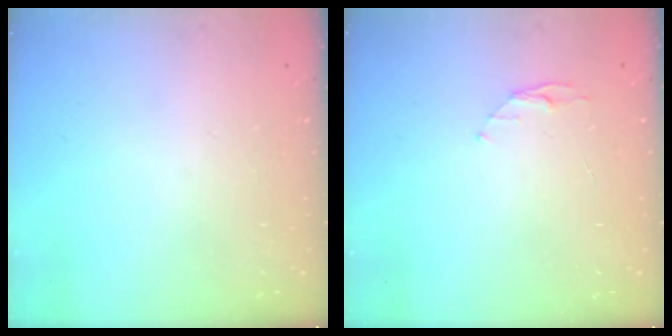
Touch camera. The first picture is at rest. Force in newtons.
{"total": 4.4, "press": 4.4, "slide": 0.5}